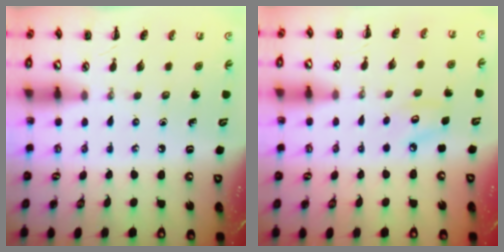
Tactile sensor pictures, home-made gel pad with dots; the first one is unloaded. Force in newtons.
{"total": 4.1, "press": 4.1, "slide": 0.6}